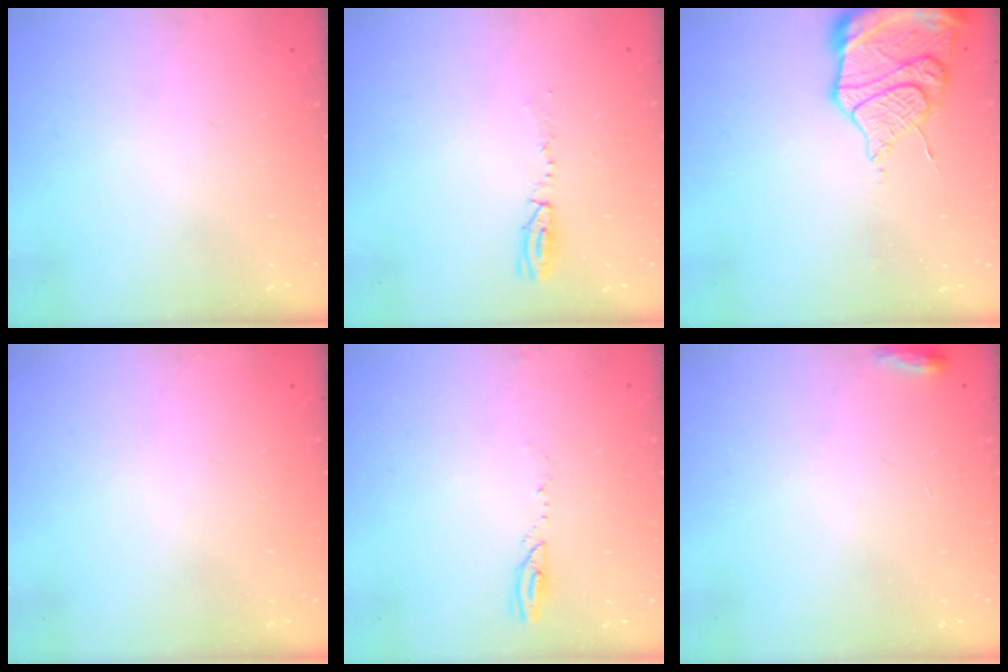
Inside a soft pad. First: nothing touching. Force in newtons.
{"total": 10.5, "press": 5.2, "slide": 9.1}
{"total": 17.5, "press": 17.2, "slide": 3.3}
{"total": 2.8, "press": 2.3, "slide": 1.7}
{"total": 3.1, "press": 3.0, "slide": 0.4}
{"total": 3.7, "press": 3.5, "slide": 1.2}